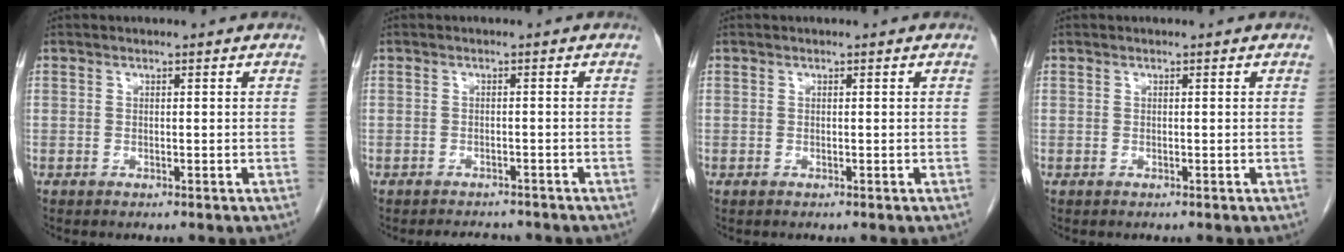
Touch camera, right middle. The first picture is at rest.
{"total": 3.6, "force": [-3.4, 1.2, 0.7], "torque": [-0.014, -0.006, -0.046]}
{"total": 0.0}
{"total": 0.0}